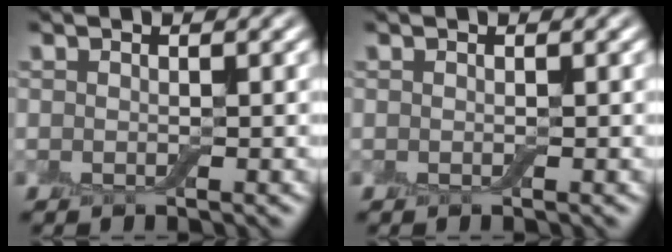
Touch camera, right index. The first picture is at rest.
{"total": 0.0}